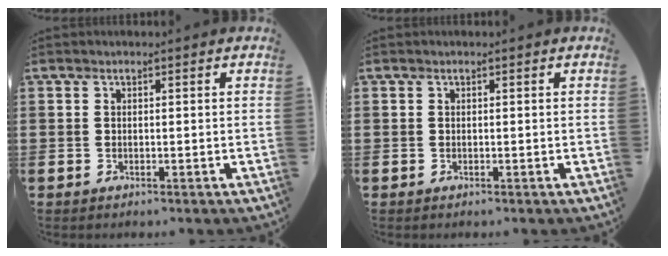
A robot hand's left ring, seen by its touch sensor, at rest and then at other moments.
{"total": 0.0}